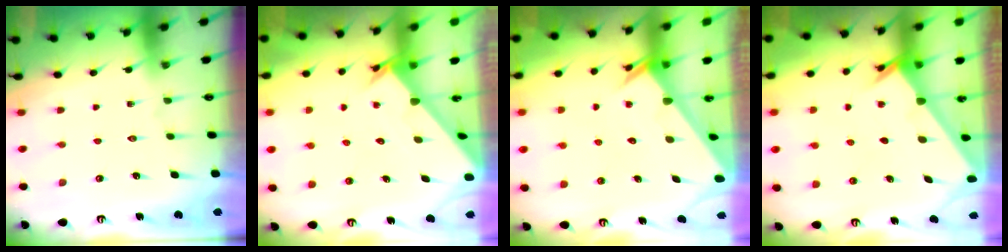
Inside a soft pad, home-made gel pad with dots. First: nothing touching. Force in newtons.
{"total": 2.5, "press": 2.5, "slide": 0.2}
{"total": 2.4, "press": 2.4, "slide": 0.0}
{"total": 2.4, "press": 2.4, "slide": 0.2}